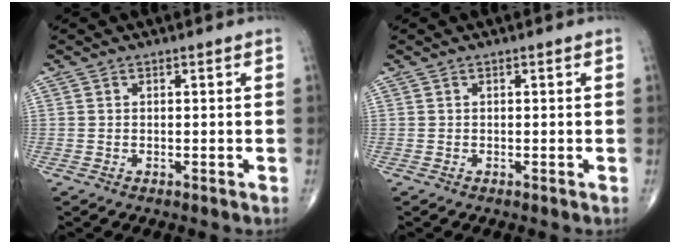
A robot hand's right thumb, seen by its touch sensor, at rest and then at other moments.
{"total": 0.0}